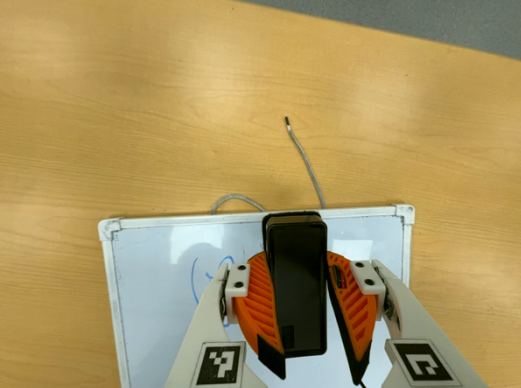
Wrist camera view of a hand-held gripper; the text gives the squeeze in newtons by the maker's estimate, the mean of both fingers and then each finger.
{"total": 11.6, "left": 11.1, "right": 12.2}